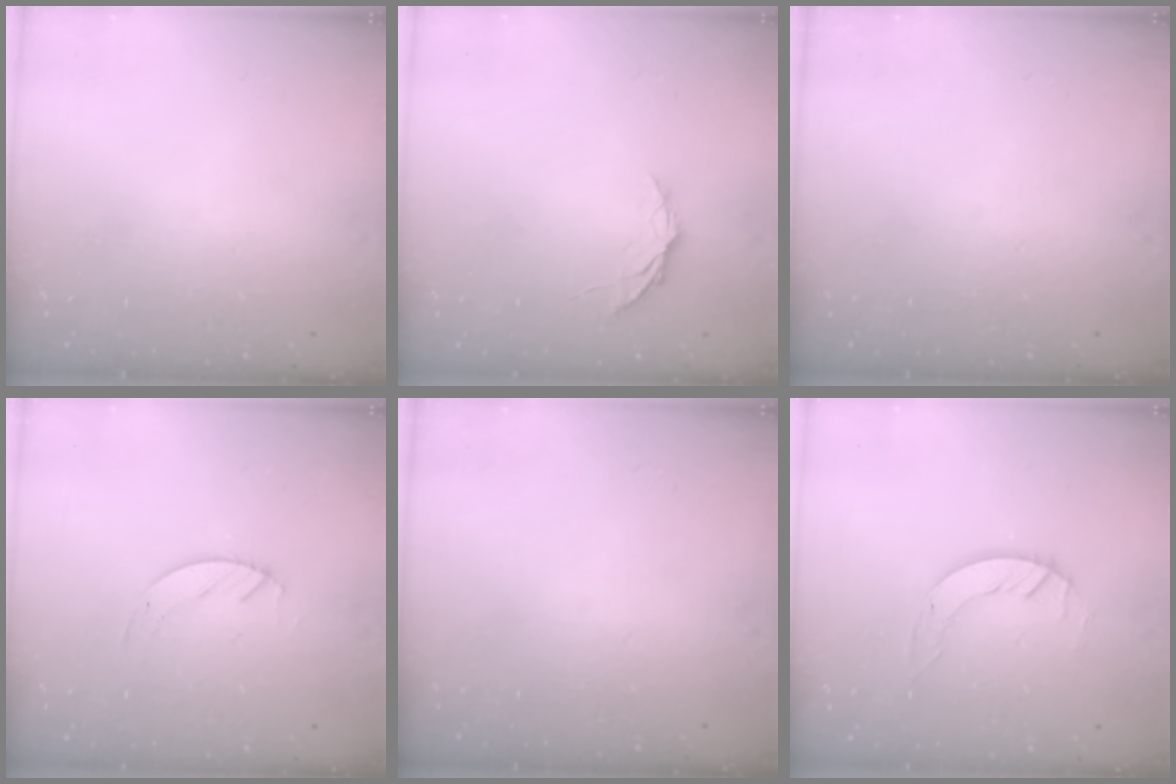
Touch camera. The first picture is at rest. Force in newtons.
{"total": 5.1, "press": 5.1, "slide": 0.4}
{"total": 0.0}
{"total": 2.1, "press": 2.1, "slide": 0.2}
{"total": 0.0}
{"total": 4.1, "press": 4.1, "slide": 0.1}